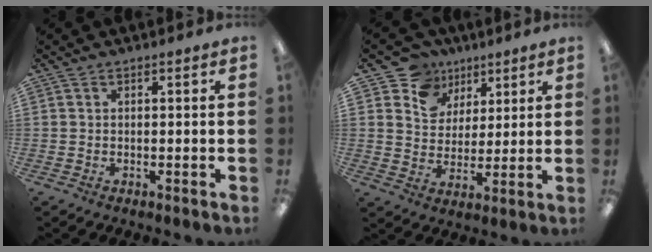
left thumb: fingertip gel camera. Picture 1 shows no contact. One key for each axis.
{"total": 10.1, "fx": 6.1, "fy": 8.0, "fz": 1.1, "tx": -0.036, "ty": -0.051, "tz": 0.116}